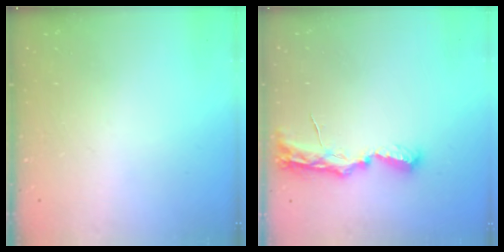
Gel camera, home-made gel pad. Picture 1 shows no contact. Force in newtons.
{"total": 8.0, "press": 8.0, "slide": 0.7}